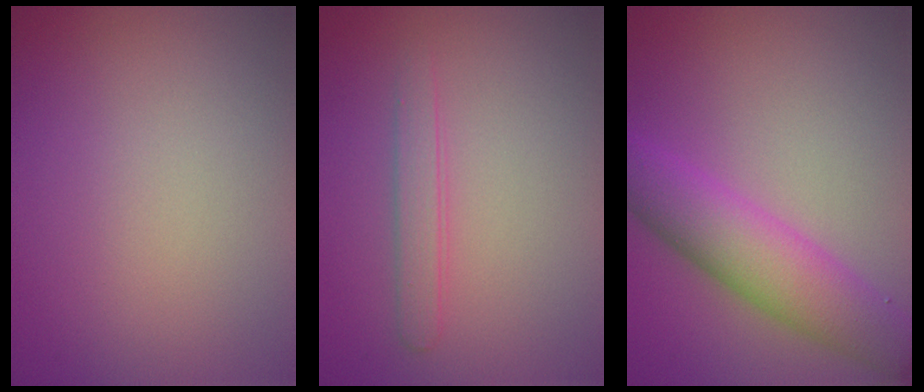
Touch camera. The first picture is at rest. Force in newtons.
{"total": 1.6, "press": 1.6, "slide": 0.1}
{"total": 6.2, "press": 6.2, "slide": 0.1}